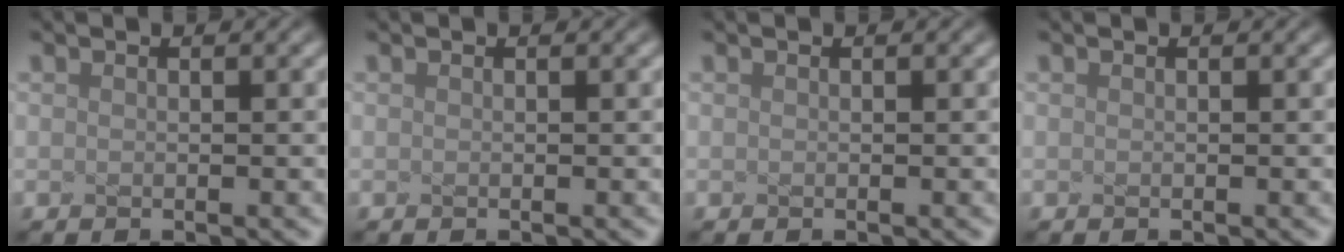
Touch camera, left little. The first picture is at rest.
{"total": 0.0}
{"total": 0.0}
{"total": 0.0}